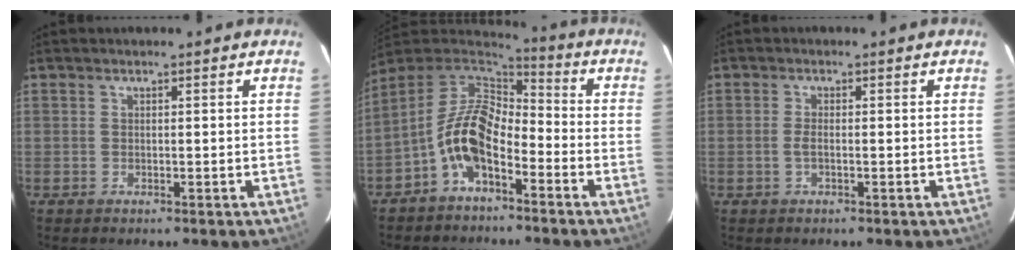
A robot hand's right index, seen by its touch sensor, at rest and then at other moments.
{"total": 11.2, "force": [-4.8, 5.7, 8.4], "torque": [-0.171, 0.015, -0.096]}
{"total": 1.6, "force": [-0.5, 0.5, 1.5], "torque": [-0.033, 0.001, -0.010]}